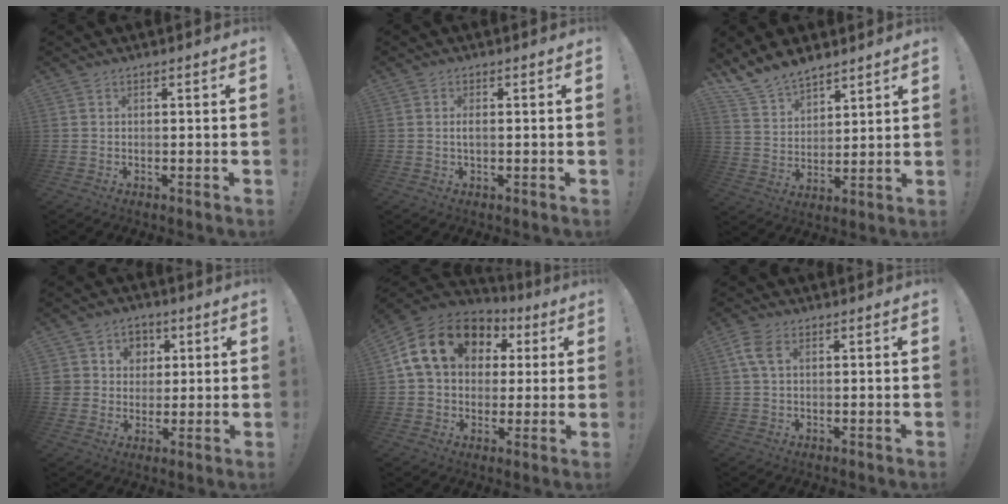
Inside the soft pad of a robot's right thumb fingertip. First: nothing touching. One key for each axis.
{"total": 1.6, "fx": -0.2, "fy": 0.3, "fz": 1.5, "tx": -0.023, "ty": -0.002, "tz": -0.005}
{"total": 10.9, "fx": 9.5, "fy": 4.8, "fz": 2.4, "tx": -0.067, "ty": -0.065, "tz": 0.188}
{"total": 7.5, "fx": 1.4, "fy": 7.2, "fz": 1.2, "tx": -0.014, "ty": -0.006, "tz": 0.034}
{"total": 18.8, "fx": 6.4, "fy": 13.8, "fz": 11.0, "tx": -0.173, "ty": -0.002, "tz": 0.125}
{"total": 5.2, "fx": 1.7, "fy": 3.1, "fz": 3.8, "tx": -0.085, "ty": 0.002, "tz": 0.030}